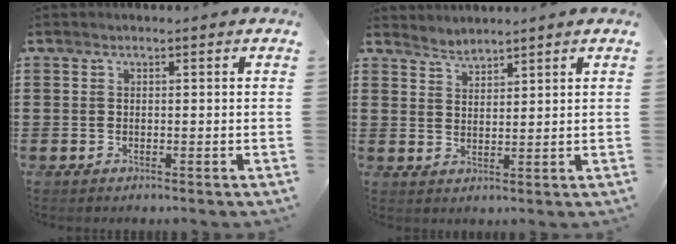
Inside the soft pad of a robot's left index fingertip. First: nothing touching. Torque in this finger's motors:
{"motor_torque": [-0.67, -0.66, -0.22, -0.04]}